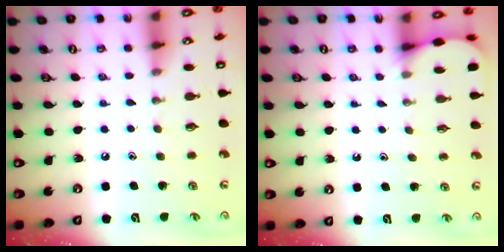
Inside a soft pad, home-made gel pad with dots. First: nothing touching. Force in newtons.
{"total": 2.9, "press": 2.9, "slide": 0.3}